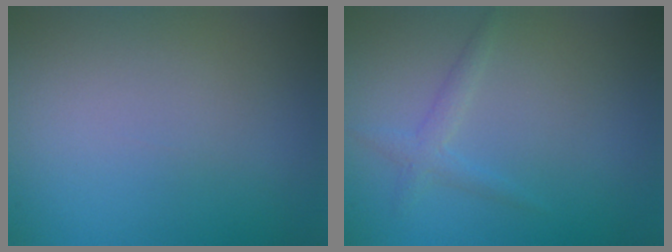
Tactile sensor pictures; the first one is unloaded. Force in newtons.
{"total": 1.4, "press": 1.4, "slide": 0.0}